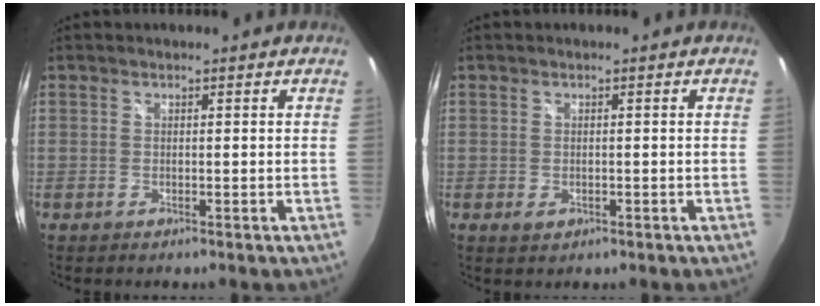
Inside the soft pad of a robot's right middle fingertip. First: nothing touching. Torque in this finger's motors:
{"motor_torque": [0.24, -0.19, 0.07, 0.02]}